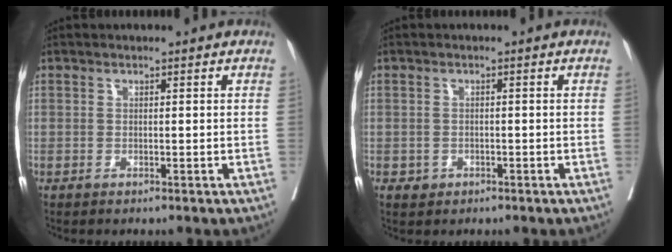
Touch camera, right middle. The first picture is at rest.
{"total": 1.4, "force": [-0.6, 1.2, 0.3], "torque": [-0.006, 0.003, -0.005]}